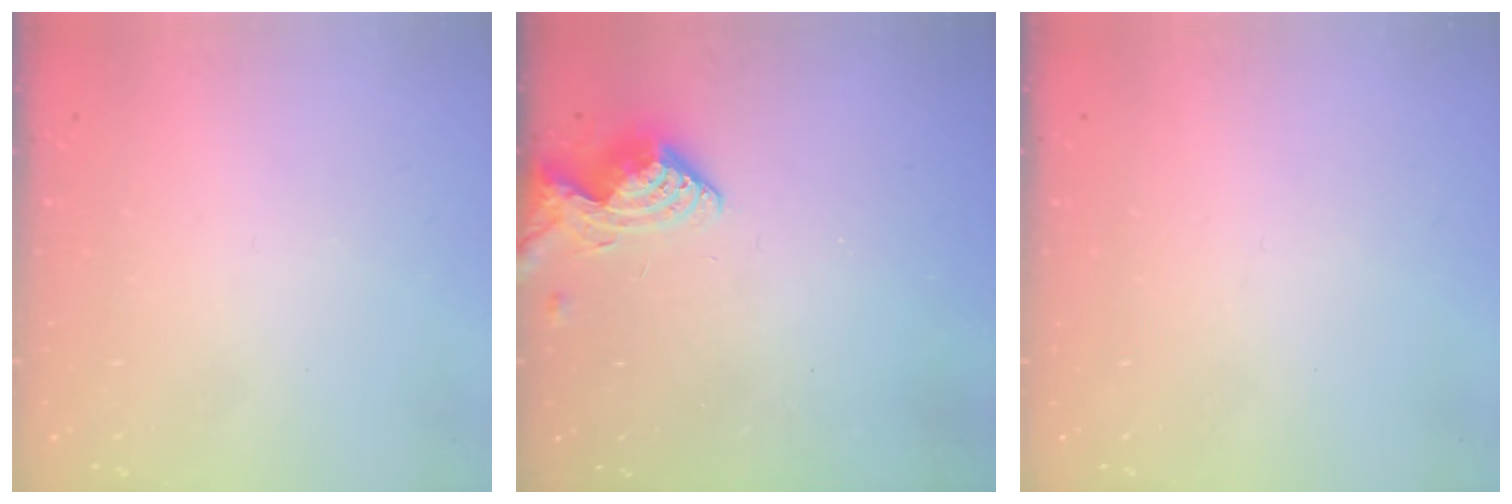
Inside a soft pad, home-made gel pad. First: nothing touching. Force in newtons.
{"total": 8.6, "press": 8.6, "slide": 0.5}
{"total": 0.0}